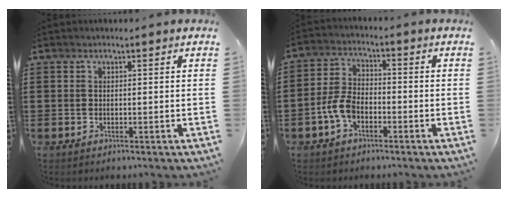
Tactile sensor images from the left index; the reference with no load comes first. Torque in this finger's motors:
{"motor_torque": [0.95, 0.43, 0.41, 0.05]}